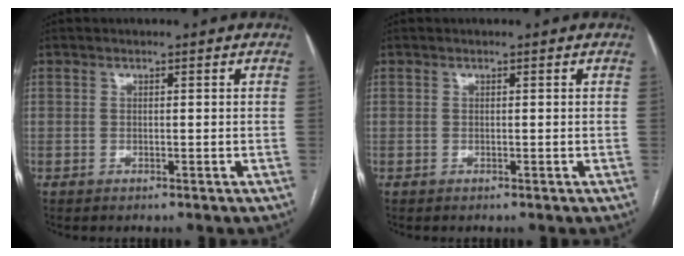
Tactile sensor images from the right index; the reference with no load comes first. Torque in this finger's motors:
{"motor_torque": [0.00, 0.00, 0.00, 0.00]}